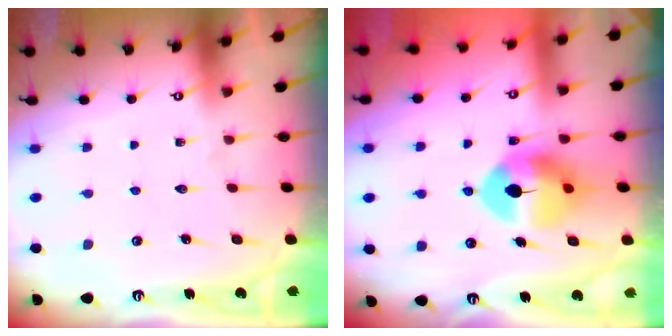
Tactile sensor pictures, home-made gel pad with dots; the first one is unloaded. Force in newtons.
{"total": 9.7, "press": 9.7, "slide": 1.2}